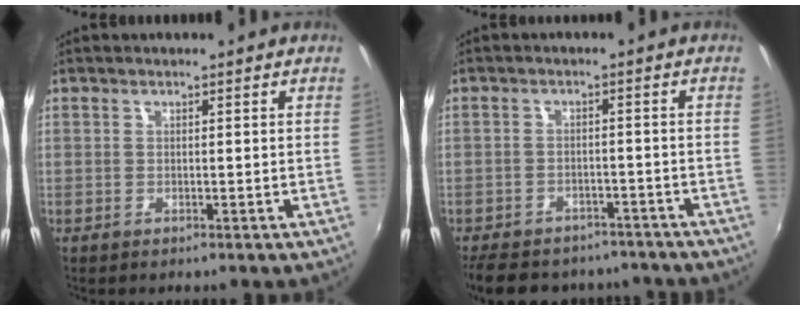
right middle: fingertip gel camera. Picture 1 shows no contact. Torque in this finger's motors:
{"motor_torque": [1.07, -1.06, 0.18, 0.03]}